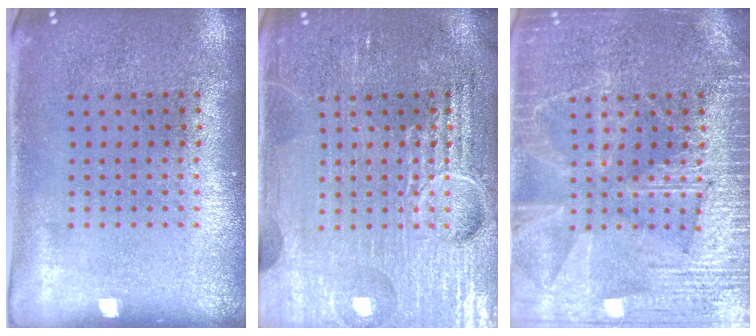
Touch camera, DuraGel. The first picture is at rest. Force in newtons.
{"total": 7.1, "press": 7.1, "slide": 0.9}
{"total": 5.9, "press": 5.8, "slide": 0.7}